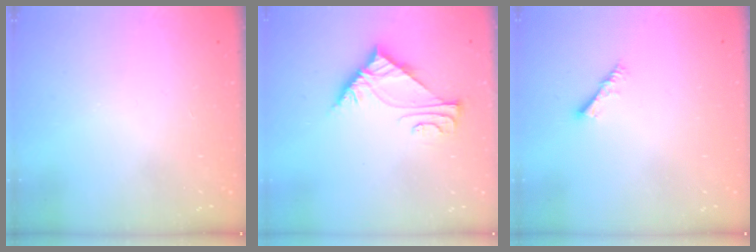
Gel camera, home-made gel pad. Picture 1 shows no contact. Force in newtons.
{"total": 6.0, "press": 6.0, "slide": 0.7}
{"total": 3.6, "press": 3.5, "slide": 0.7}